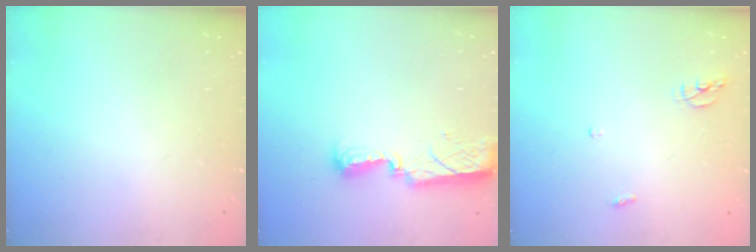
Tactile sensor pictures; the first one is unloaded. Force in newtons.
{"total": 7.9, "press": 7.9, "slide": 0.9}
{"total": 5.5, "press": 5.5, "slide": 0.2}